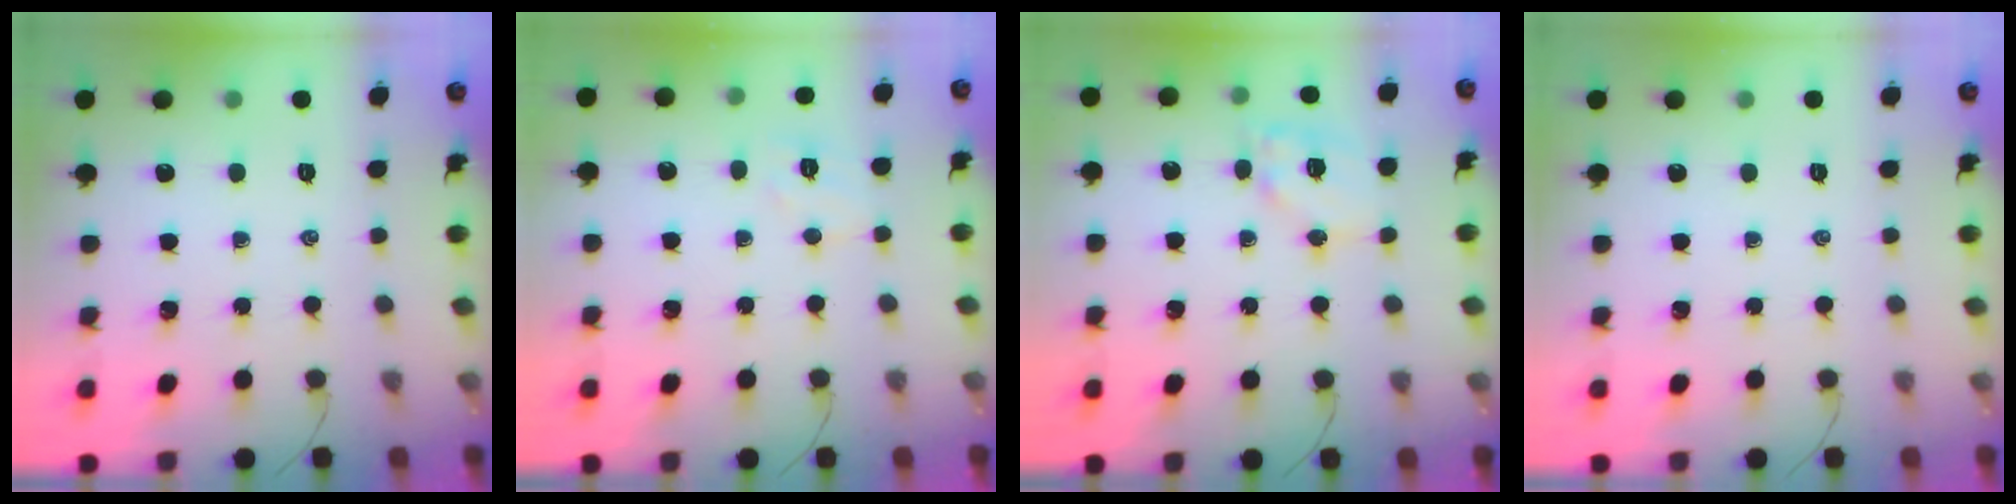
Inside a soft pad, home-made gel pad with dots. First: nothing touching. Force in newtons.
{"total": 5.1, "press": 5.0, "slide": 1.0}
{"total": 10.7, "press": 10.6, "slide": 1.5}
{"total": 0.0}